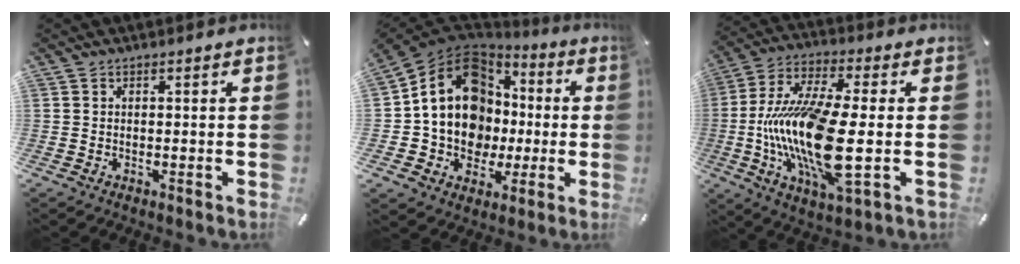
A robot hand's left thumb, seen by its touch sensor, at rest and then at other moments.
{"total": 16.6, "force": [1.6, 14.0, 8.7], "torque": [-0.172, -0.015, 0.033]}
{"total": 21.2, "force": [-2.0, 6.9, 20.0], "torque": [-0.425, -0.024, -0.030]}